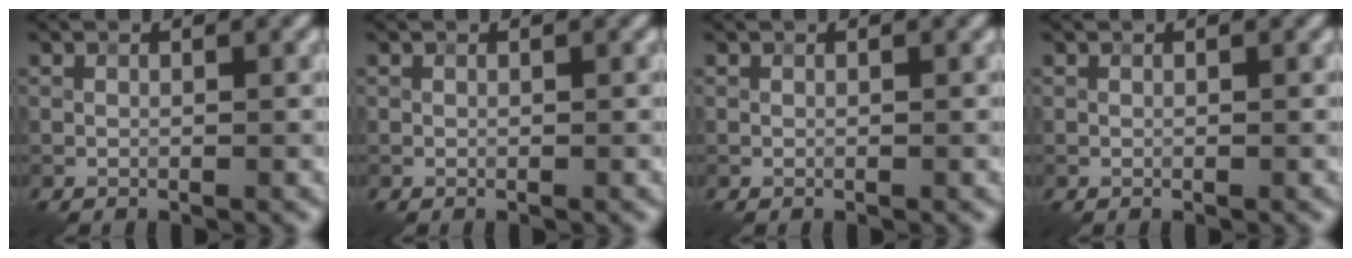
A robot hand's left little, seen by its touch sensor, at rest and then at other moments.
{"total": 0.0}
{"total": 0.0}
{"total": 0.0}